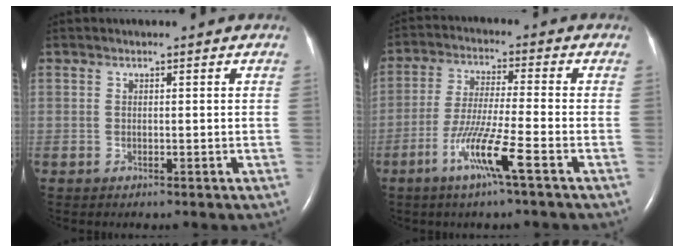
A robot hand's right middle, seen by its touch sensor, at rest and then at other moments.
{"total": 8.6, "force": [-4.3, -0.8, 7.4], "torque": [-0.149, -0.016, -0.085]}